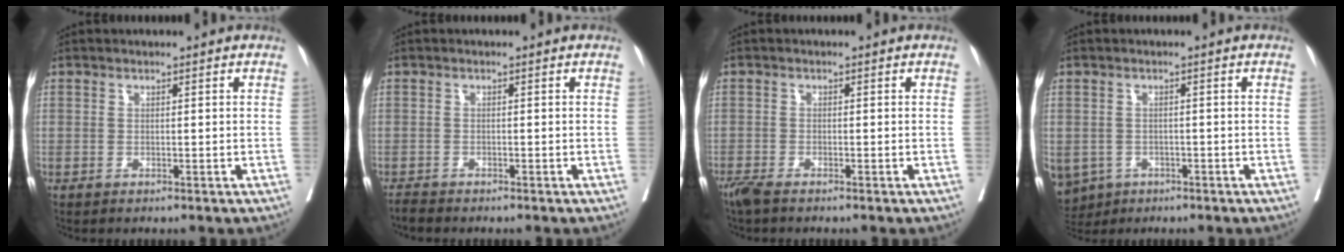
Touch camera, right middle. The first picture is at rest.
{"total": 1.2, "force": [-1.2, 0.0, 0.1], "torque": [-0.005, -0.005, -0.022]}
{"total": 2.2, "force": [-1.9, 0.2, 1.2], "torque": [-0.028, -0.008, -0.039]}
{"total": 9.0, "force": [-4.5, 7.2, 2.8], "torque": [-0.085, -0.004, -0.061]}